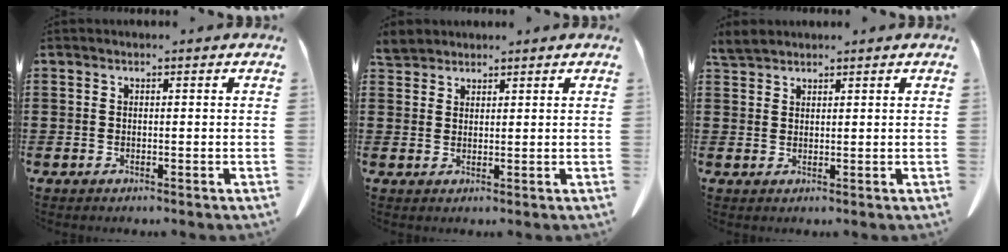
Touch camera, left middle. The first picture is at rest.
{"total": 2.8, "force": [2.6, 0.8, 0.3], "torque": [-0.015, -0.001, 0.053]}
{"total": 2.6, "force": [2.5, 0.6, 0.6], "torque": [-0.020, 0.003, 0.049]}